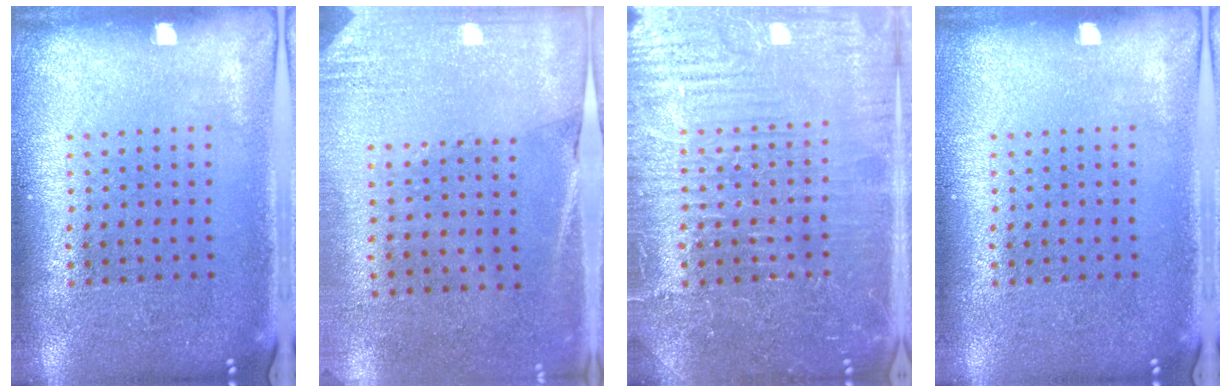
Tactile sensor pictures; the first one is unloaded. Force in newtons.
{"total": 2.6, "press": 2.3, "slide": 1.2}
{"total": 4.7, "press": 4.7, "slide": 0.8}
{"total": 0.0}